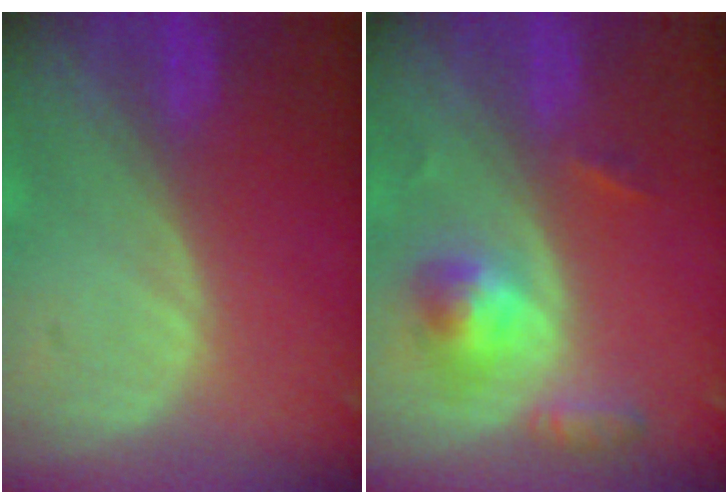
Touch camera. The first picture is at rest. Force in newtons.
{"total": 5.2, "press": 4.9, "slide": 1.8}